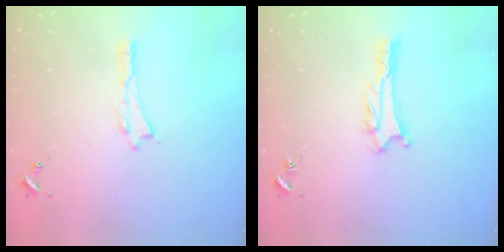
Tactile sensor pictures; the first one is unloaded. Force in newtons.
{"total": 3.3, "press": 3.3, "slide": 0.3}